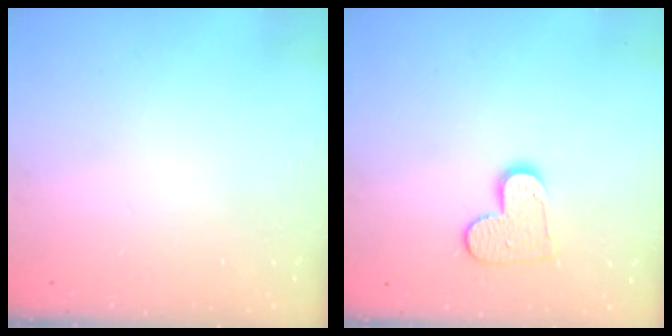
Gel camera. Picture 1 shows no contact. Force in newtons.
{"total": 9.7, "press": 9.7, "slide": 0.5}